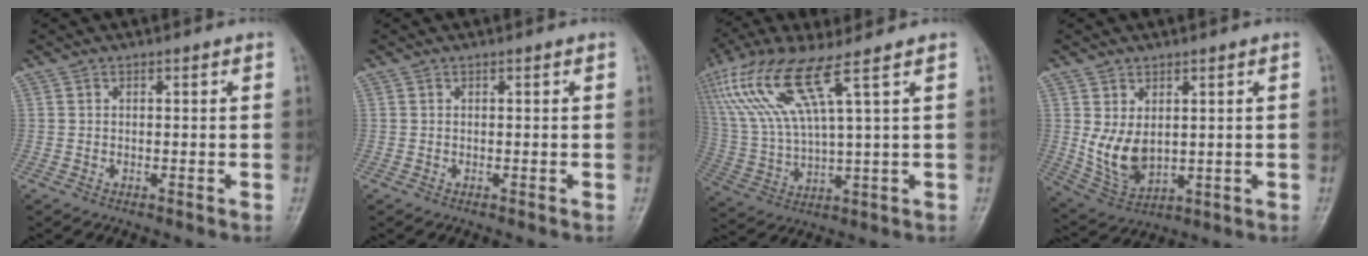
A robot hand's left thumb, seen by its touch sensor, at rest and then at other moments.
{"total": 0.0}
{"total": 14.6, "force": [7.5, 2.4, 12.4], "torque": [-0.290, -0.018, 0.154]}
{"total": 8.2, "force": [1.1, 5.4, 6.1], "torque": [-0.101, -0.017, 0.042]}